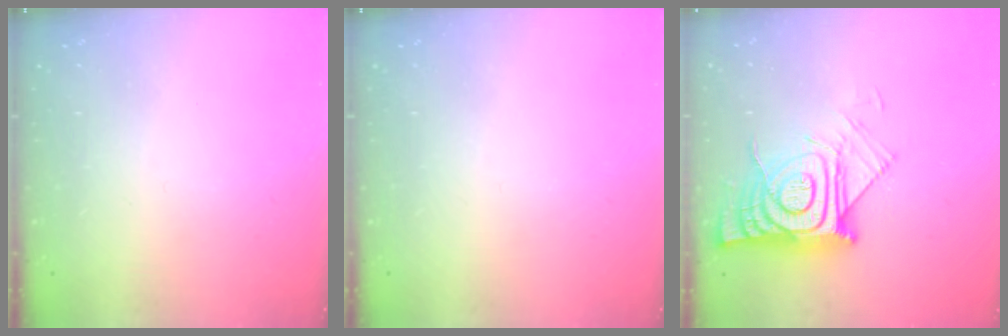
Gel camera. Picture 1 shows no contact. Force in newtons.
{"total": 0.0}
{"total": 14.2, "press": 14.2, "slide": 1.1}